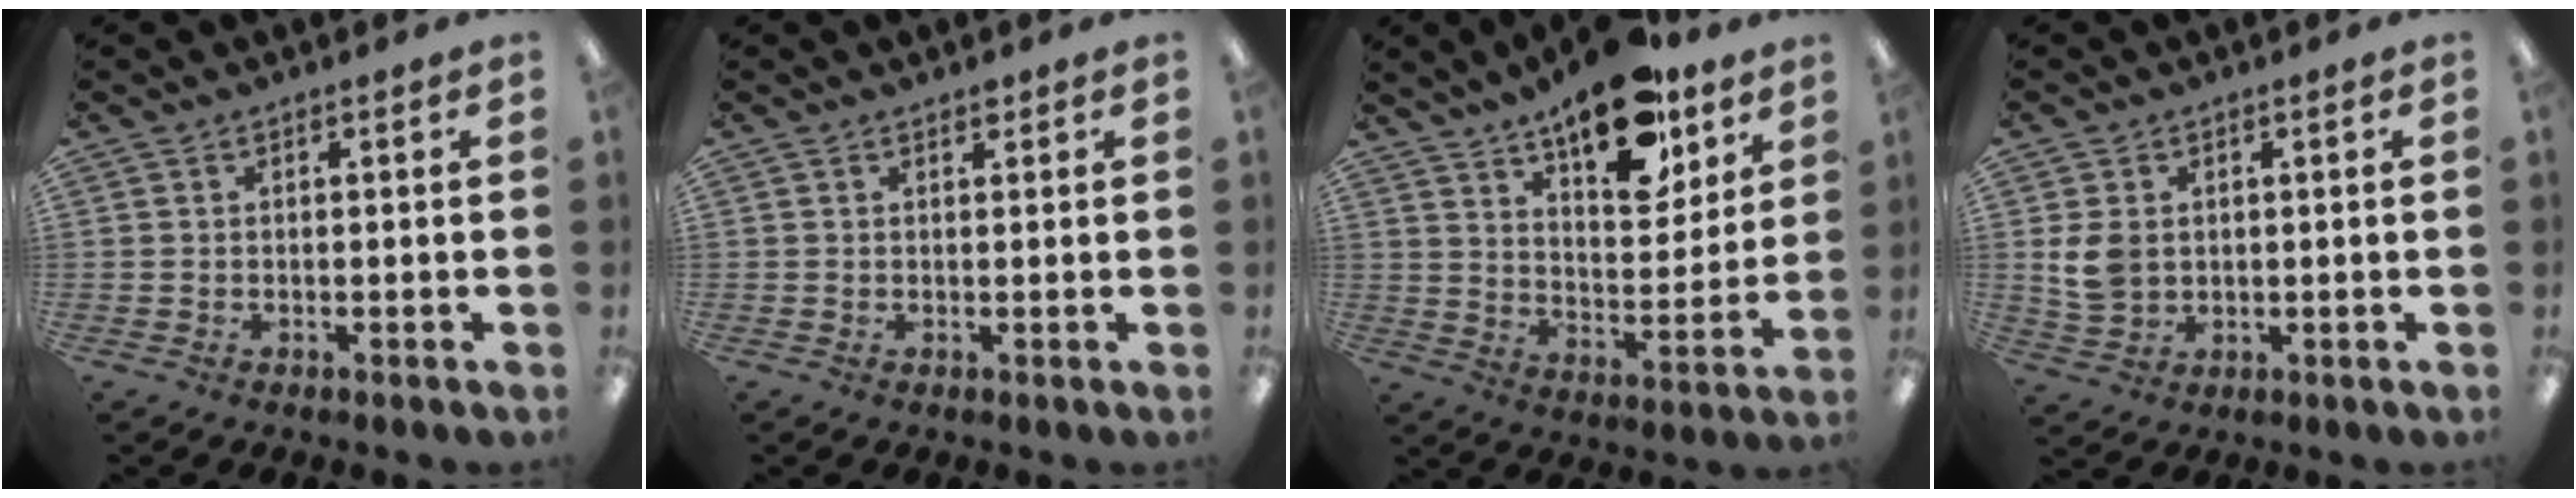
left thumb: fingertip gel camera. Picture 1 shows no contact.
{"total": 1.3, "force": [1.0, 0.5, 0.6], "torque": [-0.006, -0.003, 0.016]}
{"total": 18.5, "force": [13.3, 7.6, 10.3], "torque": [-0.149, -0.076, 0.223]}
{"total": 6.5, "force": [1.0, 5.0, 4.0], "torque": [-0.090, 0.001, 0.018]}